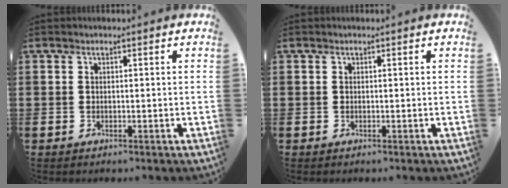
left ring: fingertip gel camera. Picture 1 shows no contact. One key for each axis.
{"total": 0.0}